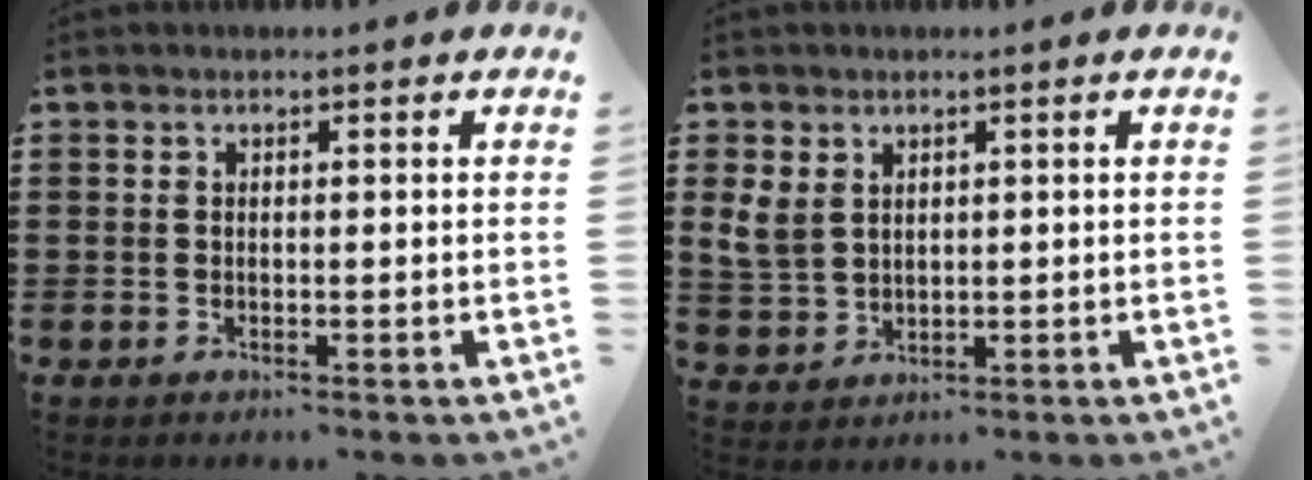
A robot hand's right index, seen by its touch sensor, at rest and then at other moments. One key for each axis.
{"total": 3.9, "fx": 1.8, "fy": 3.0, "fz": 1.8, "tx": -0.054, "ty": 0.008, "tz": 0.032}